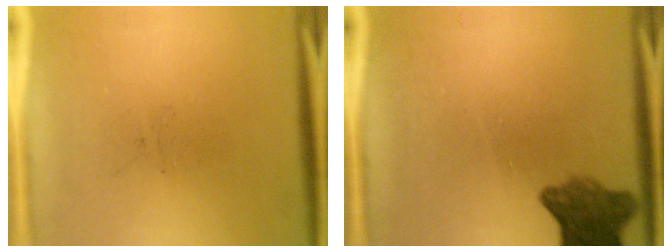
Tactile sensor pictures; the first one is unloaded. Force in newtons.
{"total": 7.3}